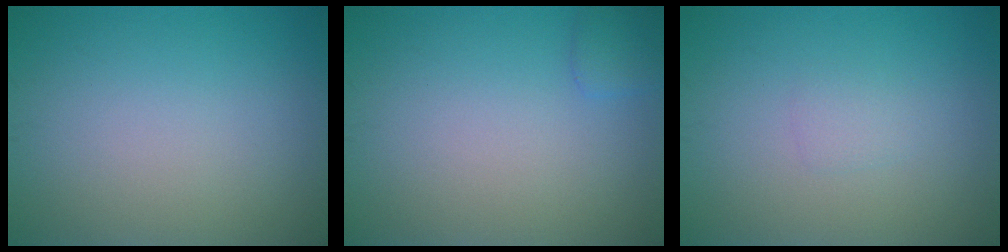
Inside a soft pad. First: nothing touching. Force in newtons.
{"total": 1.3, "press": 1.3, "slide": 0.1}
{"total": 0.9, "press": 0.9, "slide": 0.1}